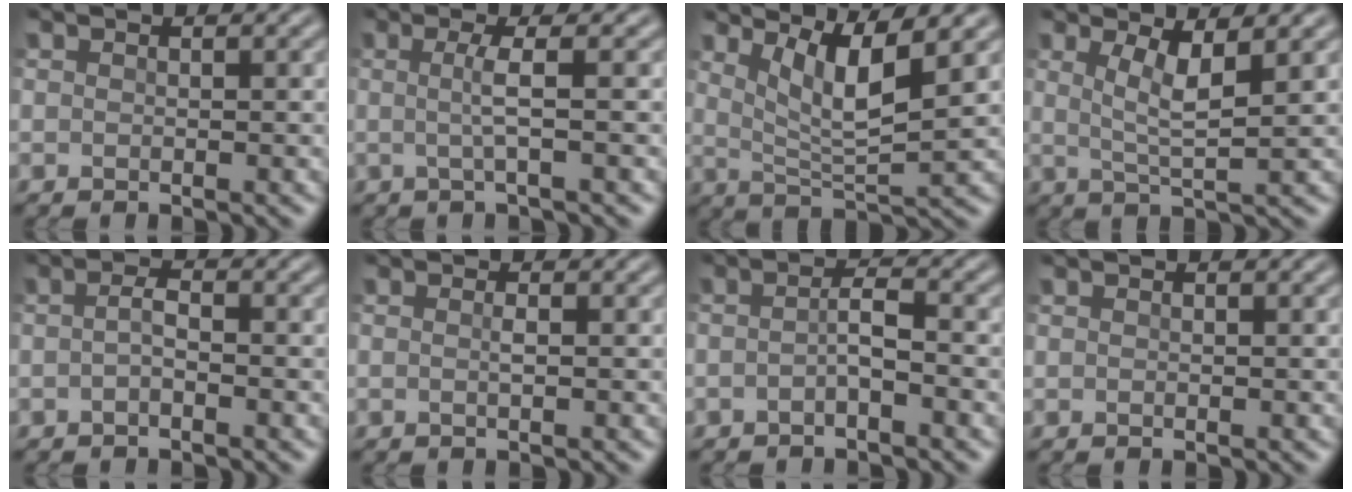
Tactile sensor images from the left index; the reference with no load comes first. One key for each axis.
{"total": 2.4, "fx": -0.3, "fy": 0.4, "fz": 2.3, "tx": -0.048, "ty": 0.000, "tz": -0.012}
{"total": 5.5, "fx": 2.7, "fy": 1.1, "fz": 4.6, "tx": -0.080, "ty": -0.007, "tz": 0.049}
{"total": 3.3, "fx": 1.0, "fy": 0.7, "fz": 3.1, "tx": -0.061, "ty": -0.009, "tz": 0.019}
{"total": 1.5, "fx": -0.7, "fy": 0.4, "fz": 1.2, "tx": -0.029, "ty": 0.002, "tz": -0.018}
{"total": 0.6, "fx": -0.3, "fy": 0.0, "fz": 0.6, "tx": -0.014, "ty": 0.002, "tz": -0.008}
{"total": 1.9, "fx": -1.0, "fy": 0.3, "fz": 1.6, "tx": -0.033, "ty": 0.002, "tz": -0.024}
{"total": 0.0}